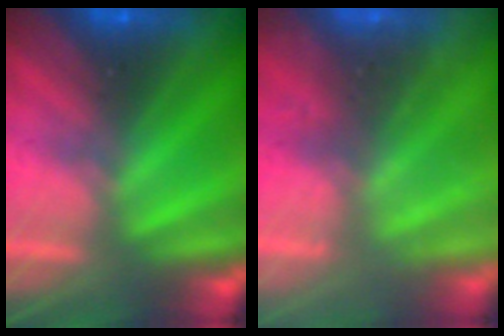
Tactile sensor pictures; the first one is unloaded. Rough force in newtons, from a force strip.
{"total": 2.2}